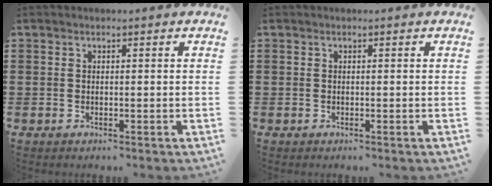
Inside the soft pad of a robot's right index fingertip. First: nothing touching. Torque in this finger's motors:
{"motor_torque": [0.64, 0.50, 0.05, 0.01]}